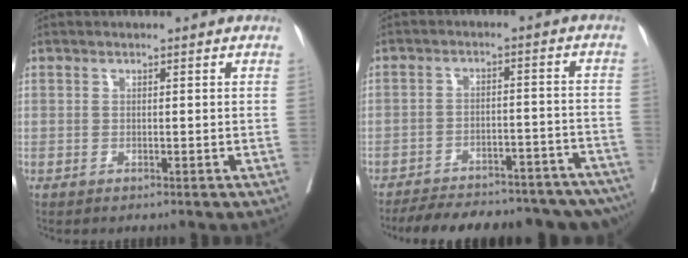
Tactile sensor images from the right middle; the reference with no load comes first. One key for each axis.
{"total": 24.7, "fx": -21.6, "fy": 6.7, "fz": 10.0, "tx": -0.127, "ty": 0.000, "tz": -0.272}